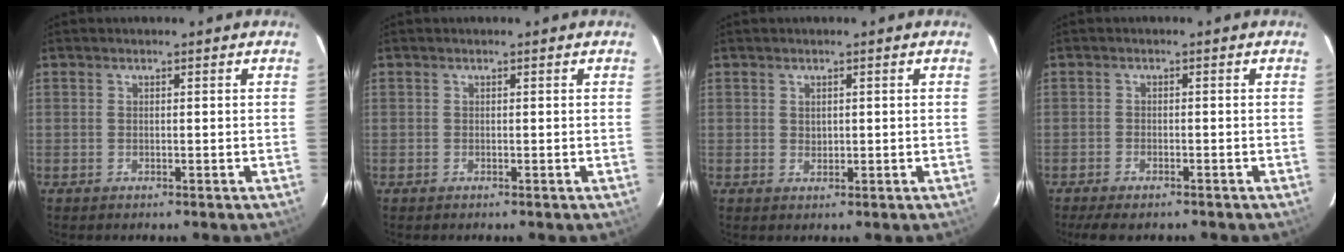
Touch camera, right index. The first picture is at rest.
{"total": 0.0}
{"total": 1.0, "force": [0.5, 0.9, 0.2], "torque": [0.000, 0.001, 0.012]}
{"total": 5.1, "force": [-4.1, 1.6, 2.5], "torque": [-0.069, -0.017, -0.065]}